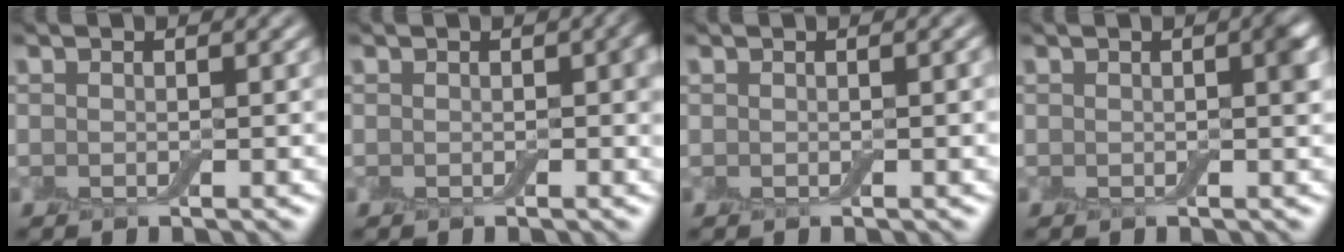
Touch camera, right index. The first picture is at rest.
{"total": 1.4, "force": [0.0, 0.9, 1.2], "torque": [-0.014, 0.000, -0.002]}
{"total": 0.6, "force": [0.0, 0.2, 0.5], "torque": [-0.006, 0.000, 0.000]}
{"total": 1.3, "force": [0.0, 0.4, 1.2], "torque": [-0.013, 0.001, 0.001]}